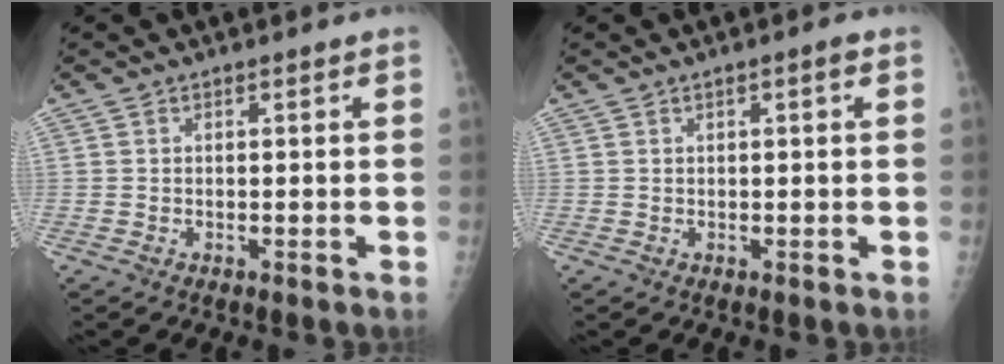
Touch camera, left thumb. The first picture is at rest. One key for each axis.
{"total": 1.4, "fx": 0.5, "fy": 0.2, "fz": 1.3, "tx": -0.023, "ty": 0.002, "tz": 0.006}